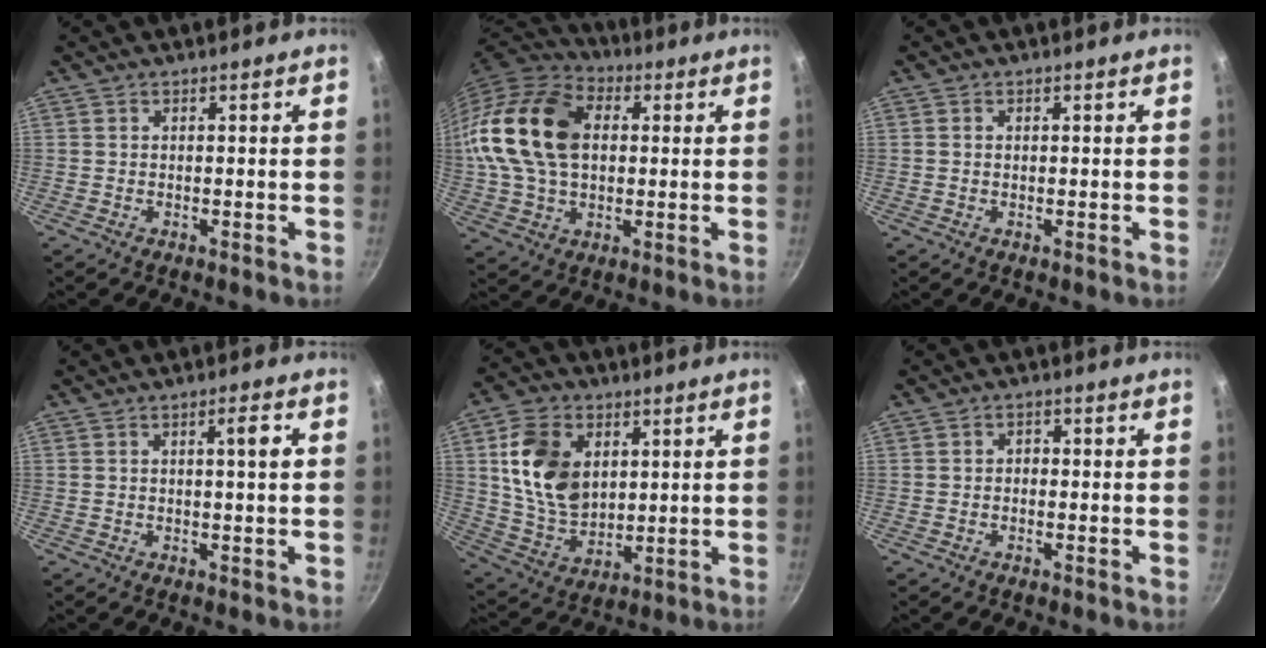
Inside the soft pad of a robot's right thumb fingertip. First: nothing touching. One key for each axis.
{"total": 20.8, "fx": 2.8, "fy": 13.8, "fz": 15.2, "tx": -0.284, "ty": 0.026, "tz": 0.041}
{"total": 0.5, "fx": 0.1, "fy": 0.5, "fz": 0.3, "tx": -0.003, "ty": 0.003, "tz": 0.001}
{"total": 3.3, "fx": 0.6, "fy": 0.4, "fz": 3.2, "tx": -0.049, "ty": 0.002, "tz": 0.009}
{"total": 15.3, "fx": 3.8, "fy": 10.8, "fz": 10.1, "tx": -0.161, "ty": -0.014, "tz": 0.081}
{"total": 1.6, "fx": -0.4, "fy": 1.3, "fz": 0.8, "tx": -0.008, "ty": 0.007, "tz": -0.009}